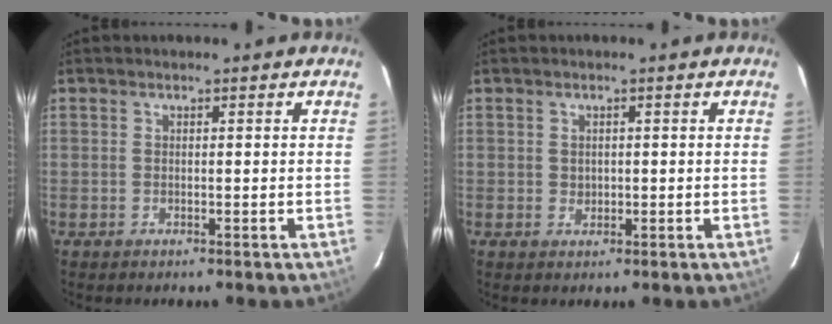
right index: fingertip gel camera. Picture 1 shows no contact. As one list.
[{"total": 1.3, "force": [0.2, 1.2, 0.4], "torque": [-0.003, 0.002, 0.004]}]